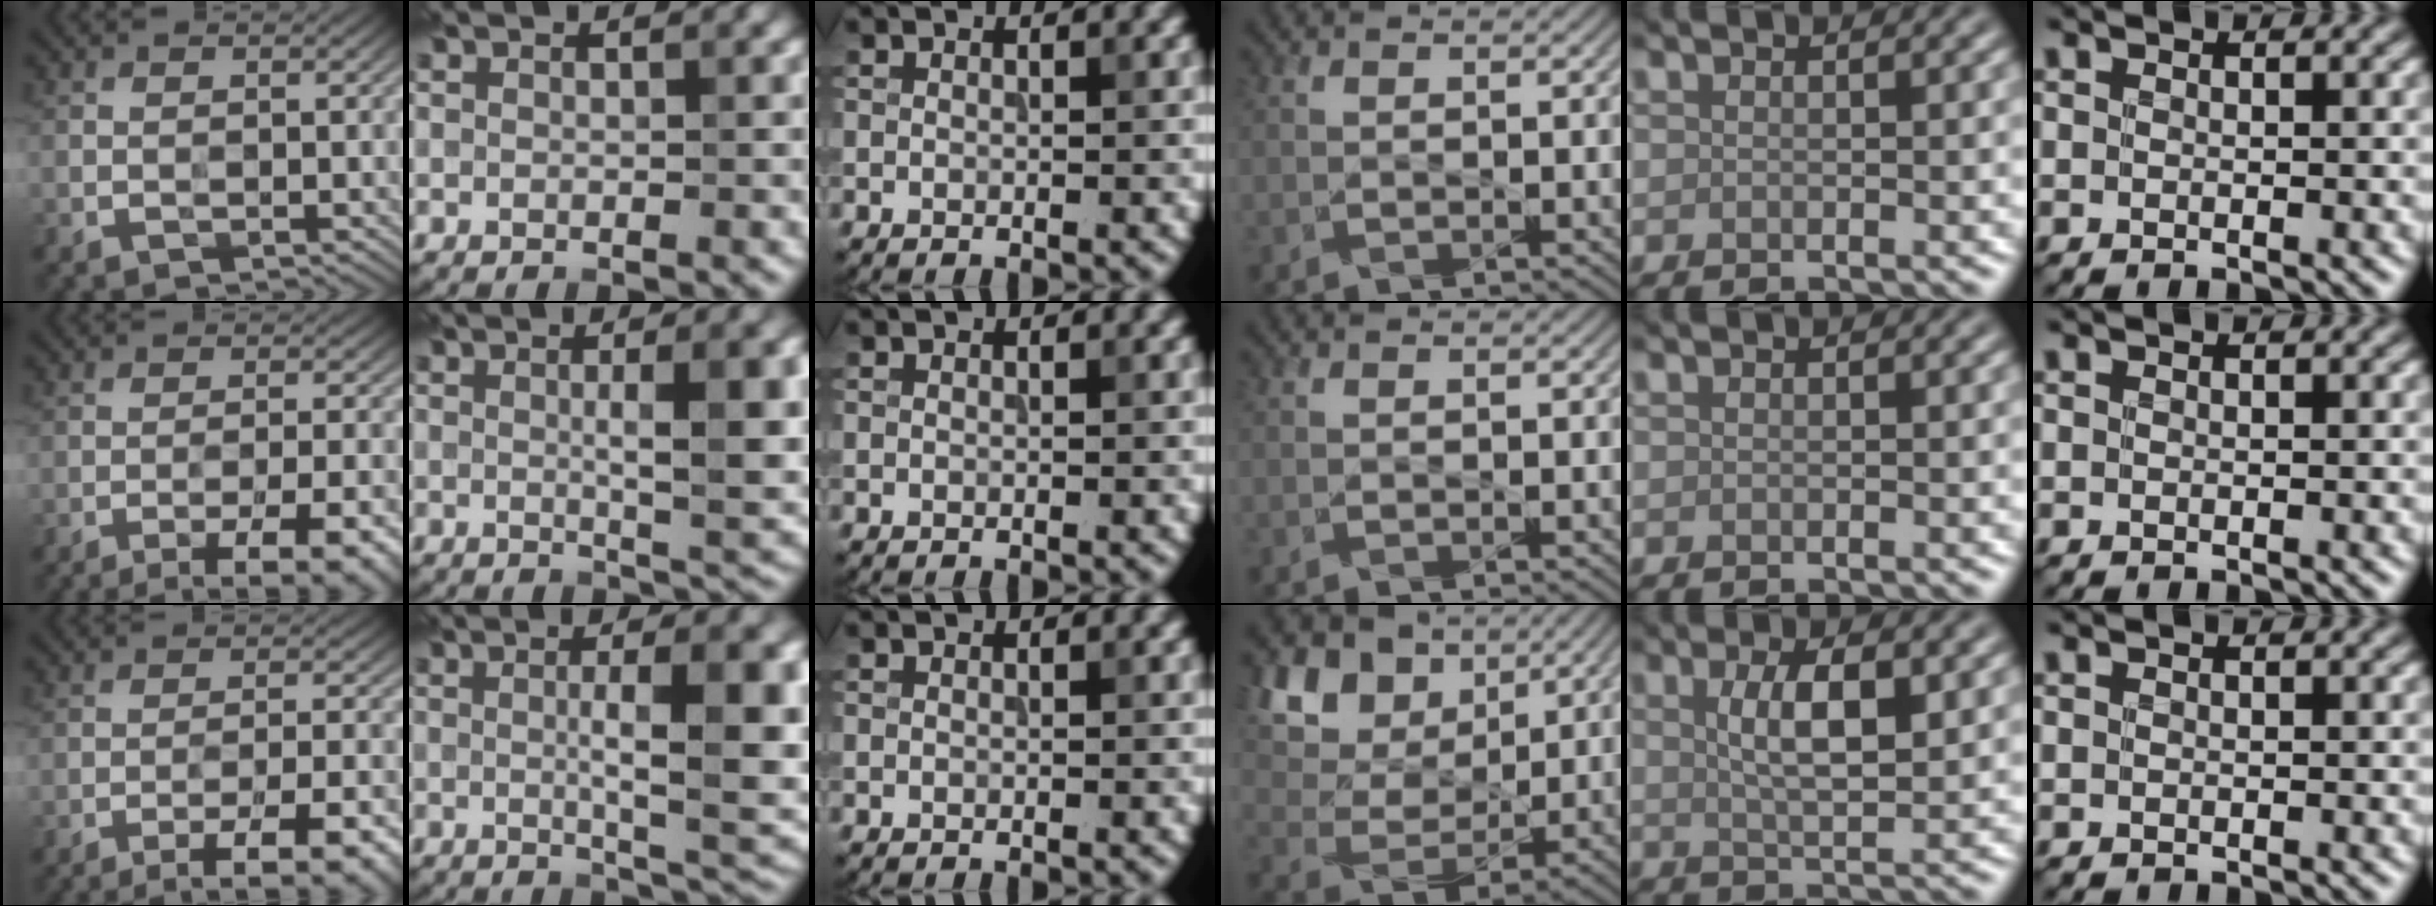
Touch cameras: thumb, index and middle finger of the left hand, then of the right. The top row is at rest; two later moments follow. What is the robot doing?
{"motion": "wipe", "object": "measuring cup"}